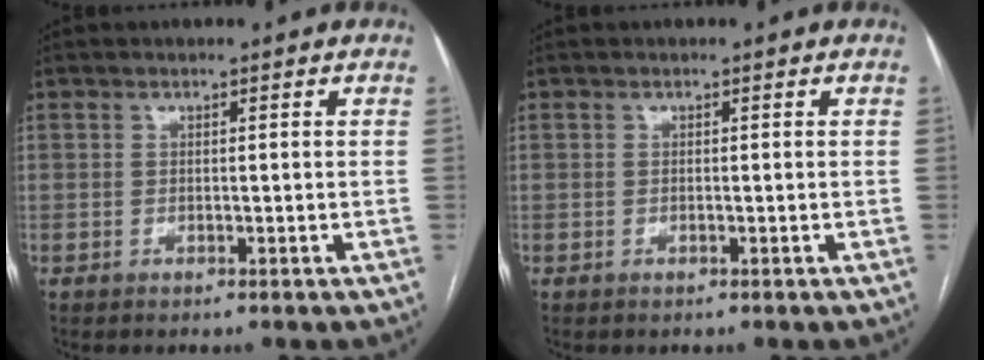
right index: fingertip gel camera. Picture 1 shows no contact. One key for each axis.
{"total": 0.0}